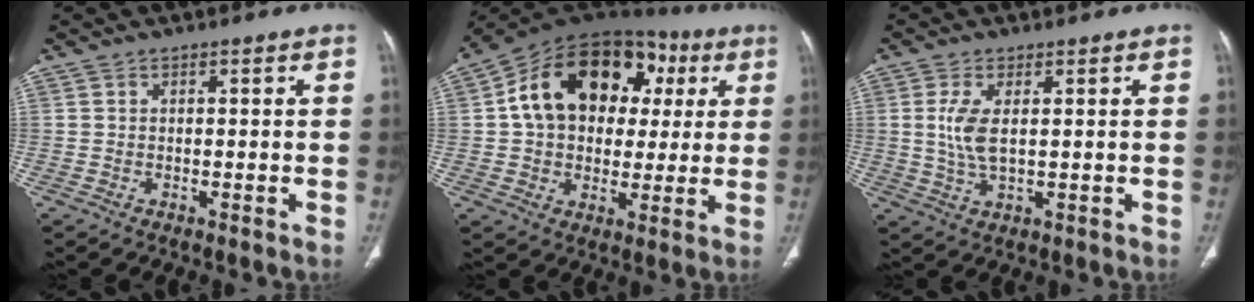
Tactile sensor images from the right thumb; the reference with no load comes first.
{"total": 22.0, "force": [4.8, 15.6, 14.7], "torque": [-0.203, 0.033, 0.071]}
{"total": 5.5, "force": [0.9, 2.2, 5.0], "torque": [-0.119, -0.008, 0.022]}